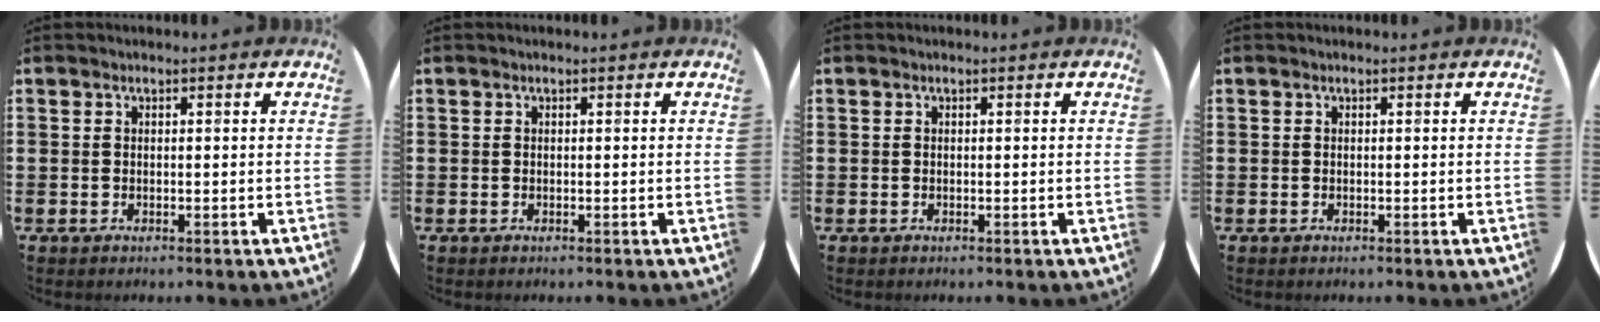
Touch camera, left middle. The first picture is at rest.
{"total": 0.0}
{"total": 0.0}
{"total": 0.0}